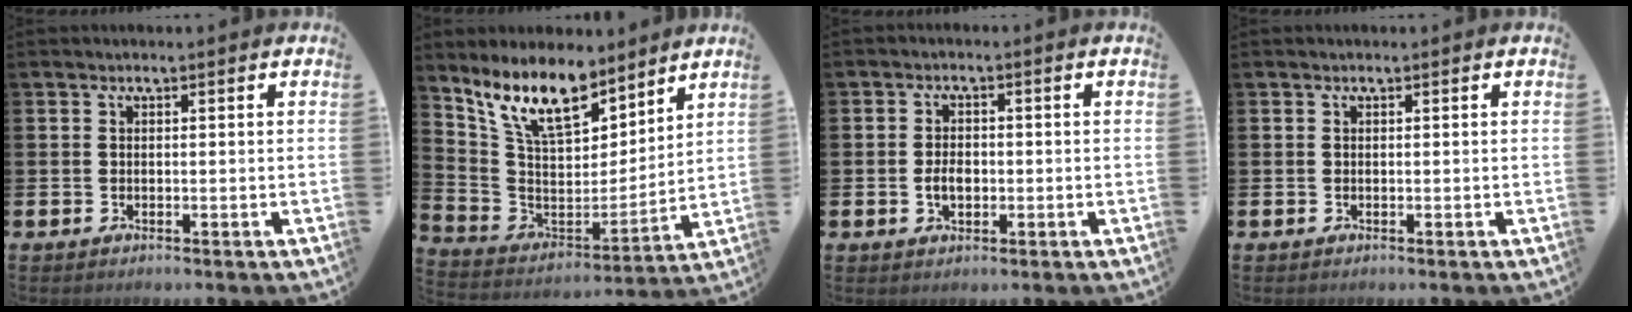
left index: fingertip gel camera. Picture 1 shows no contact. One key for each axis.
{"total": 11.3, "fx": 9.3, "fy": 4.2, "fz": 4.7, "tx": -0.130, "ty": -0.049, "tz": 0.172}
{"total": 2.8, "fx": -0.6, "fy": 1.8, "fz": 2.0, "tx": -0.028, "ty": -0.001, "tz": -0.014}
{"total": 0.0}